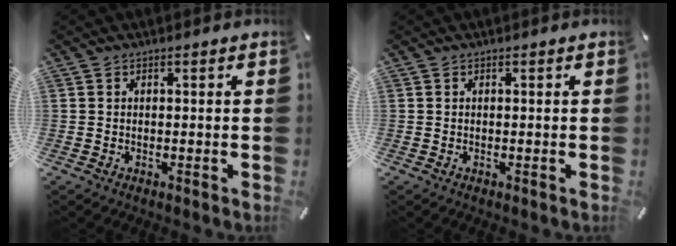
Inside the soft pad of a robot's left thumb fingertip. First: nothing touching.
{"total": 0.0}